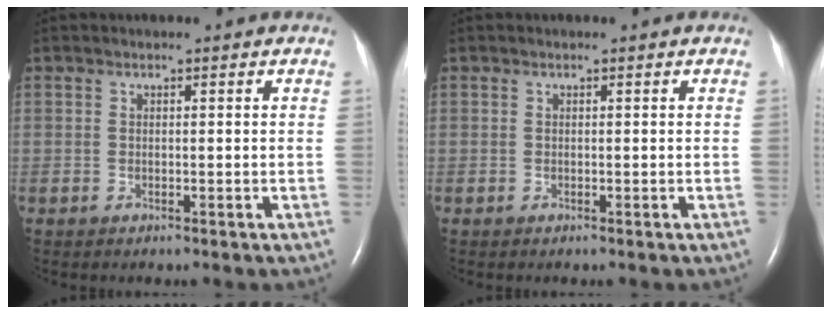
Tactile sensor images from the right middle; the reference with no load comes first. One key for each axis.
{"total": 0.0}